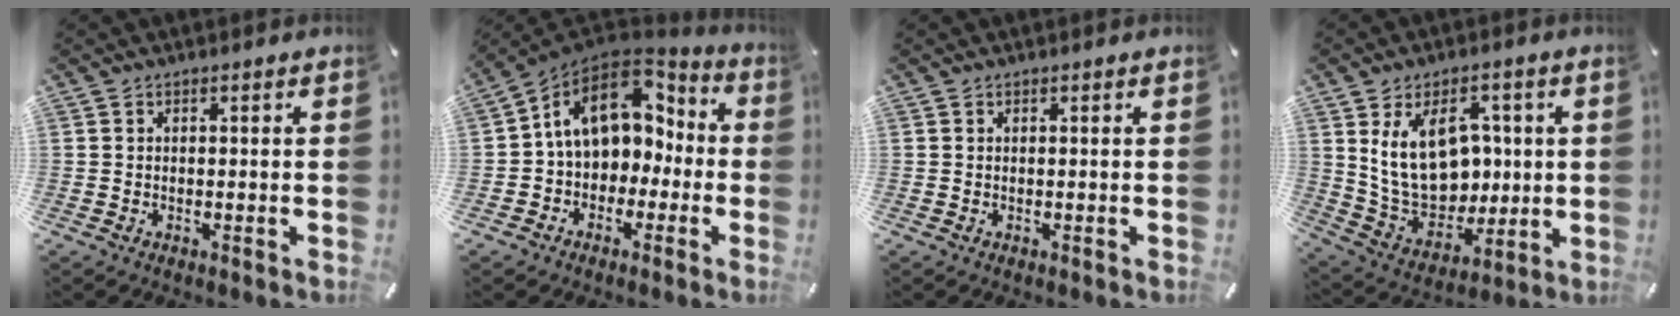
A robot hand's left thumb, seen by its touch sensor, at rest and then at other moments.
{"total": 13.2, "force": [2.9, 10.2, 7.8], "torque": [-0.131, 0.000, 0.054]}
{"total": 0.0}
{"total": 17.2, "force": [3.8, 12.4, 11.2], "torque": [-0.202, -0.009, 0.078]}